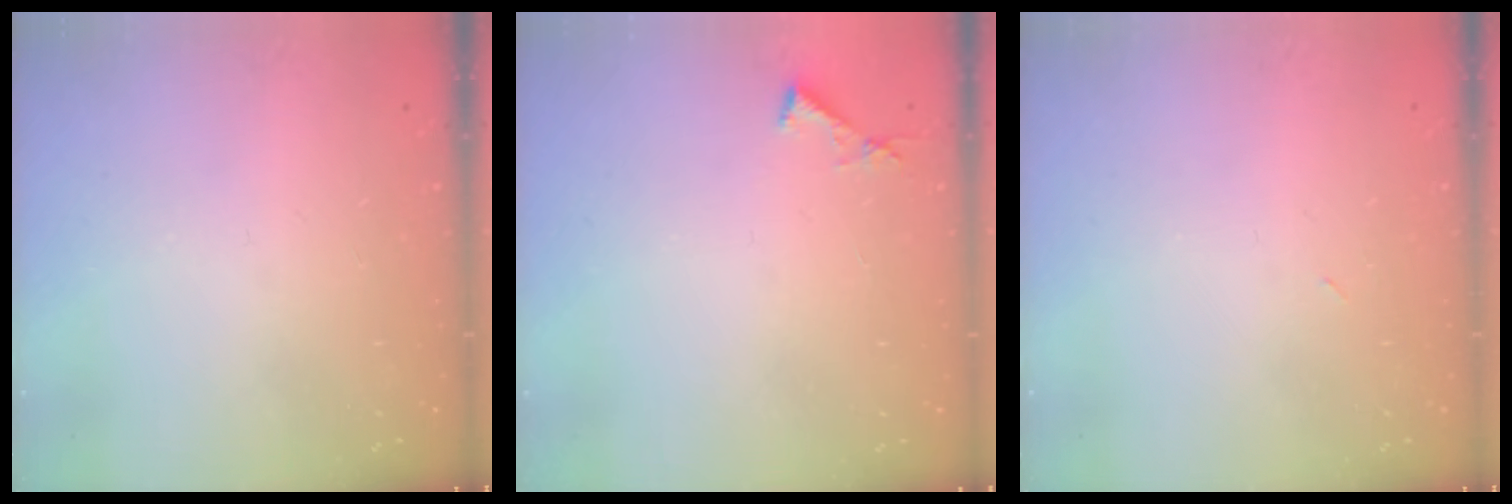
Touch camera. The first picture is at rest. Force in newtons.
{"total": 3.8, "press": 3.8, "slide": 0.3}
{"total": 2.9, "press": 2.9, "slide": 0.7}